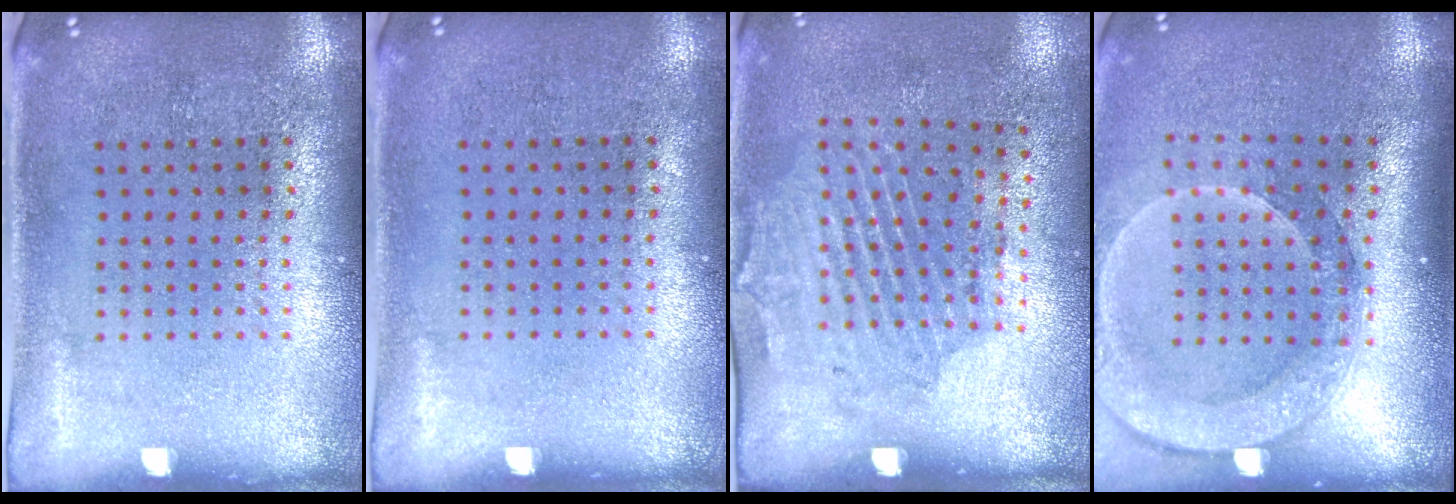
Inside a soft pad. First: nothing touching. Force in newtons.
{"total": 0.0}
{"total": 1.8, "press": 1.1, "slide": 1.4}
{"total": 2.5, "press": 2.0, "slide": 1.5}